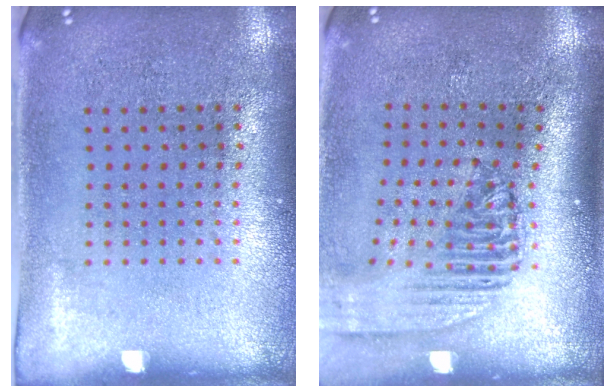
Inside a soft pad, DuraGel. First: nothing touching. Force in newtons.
{"total": 2.3, "press": 1.7, "slide": 1.5}